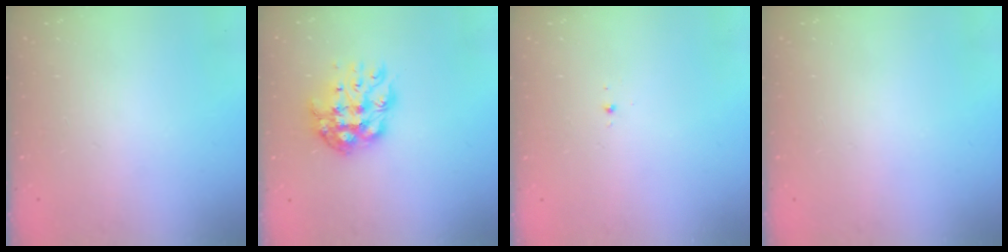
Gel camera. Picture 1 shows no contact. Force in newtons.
{"total": 10.9, "press": 10.8, "slide": 0.9}
{"total": 2.9, "press": 2.8, "slide": 0.8}
{"total": 0.0}